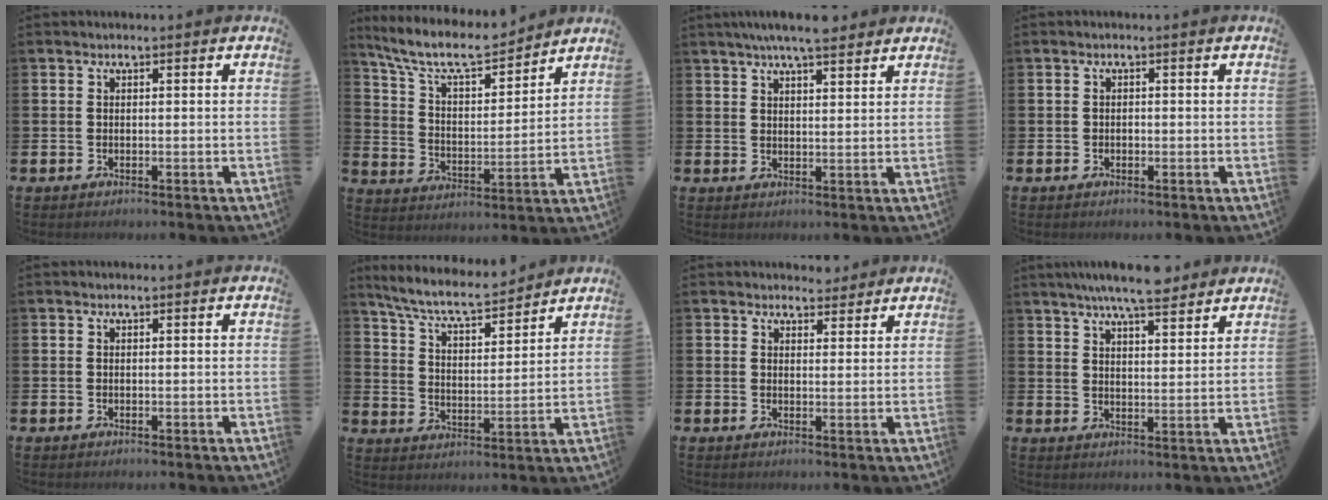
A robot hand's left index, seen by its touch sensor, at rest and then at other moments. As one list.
[{"total": 9.2, "force": [8.4, 2.1, 3.2], "torque": [-0.104, -0.048, 0.148]}, {"total": 5.6, "force": [5.1, 0.6, 2.3], "torque": [-0.048, -0.016, 0.089]}, {"total": 0.6, "force": [-0.2, 0.5, 0.2], "torque": [-0.004, 0.004, -0.005]}, {"total": 0.0}, {"total": 7.3, "force": [6.8, 0.8, 2.6], "torque": [-0.081, -0.037, 0.119]}, {"total": 3.0, "force": [2.8, 1.0, -0.1], "torque": [0.005, -0.011, 0.050]}, {"total": 7.2, "force": [6.6, 0.9, 2.7], "torque": [-0.060, -0.023, 0.118]}]